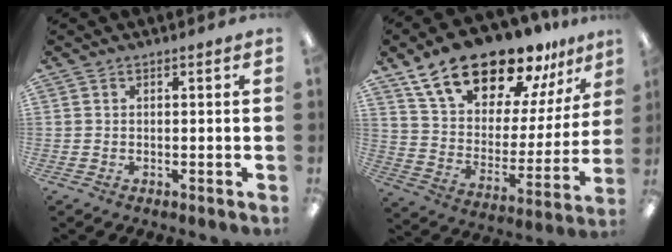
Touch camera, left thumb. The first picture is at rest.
{"total": 22.0, "force": [17.4, 9.2, 9.9], "torque": [-0.174, -0.118, 0.308]}